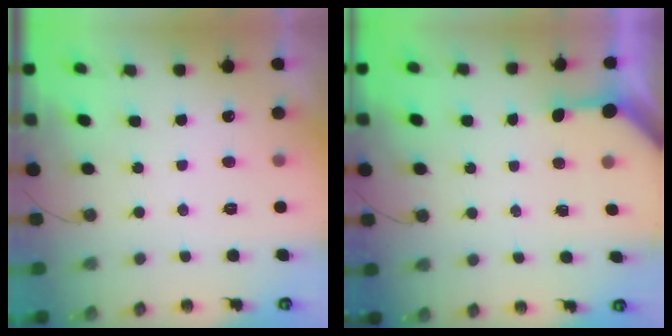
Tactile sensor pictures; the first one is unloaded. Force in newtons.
{"total": 3.2, "press": 3.2, "slide": 0.4}